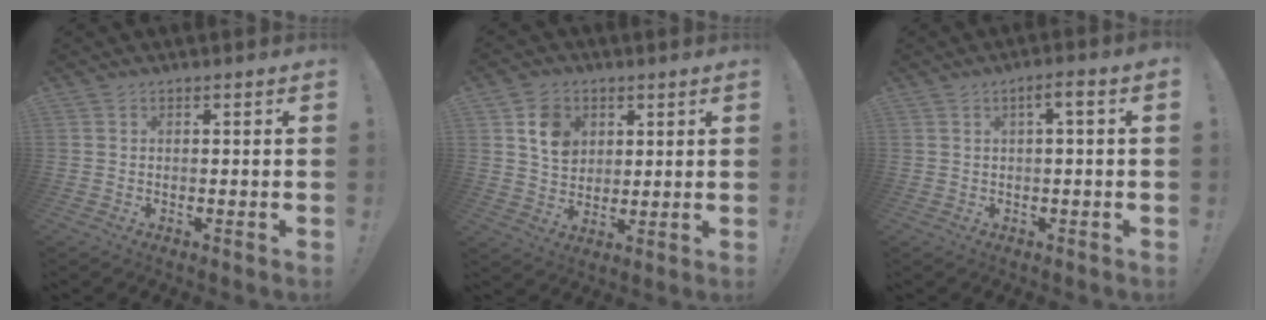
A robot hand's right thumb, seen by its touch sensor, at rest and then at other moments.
{"total": 9.4, "force": [4.0, 7.6, 3.7], "torque": [-0.053, -0.010, 0.080]}
{"total": 3.5, "force": [0.4, 0.0, 3.5], "torque": [-0.063, 0.002, 0.002]}